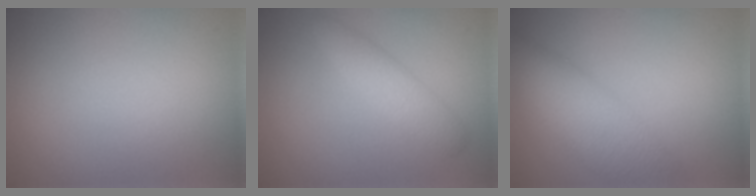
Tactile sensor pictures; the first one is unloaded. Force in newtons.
{"total": 2.4, "press": 2.4, "slide": 0.1}
{"total": 7.0, "press": 7.0, "slide": 0.3}